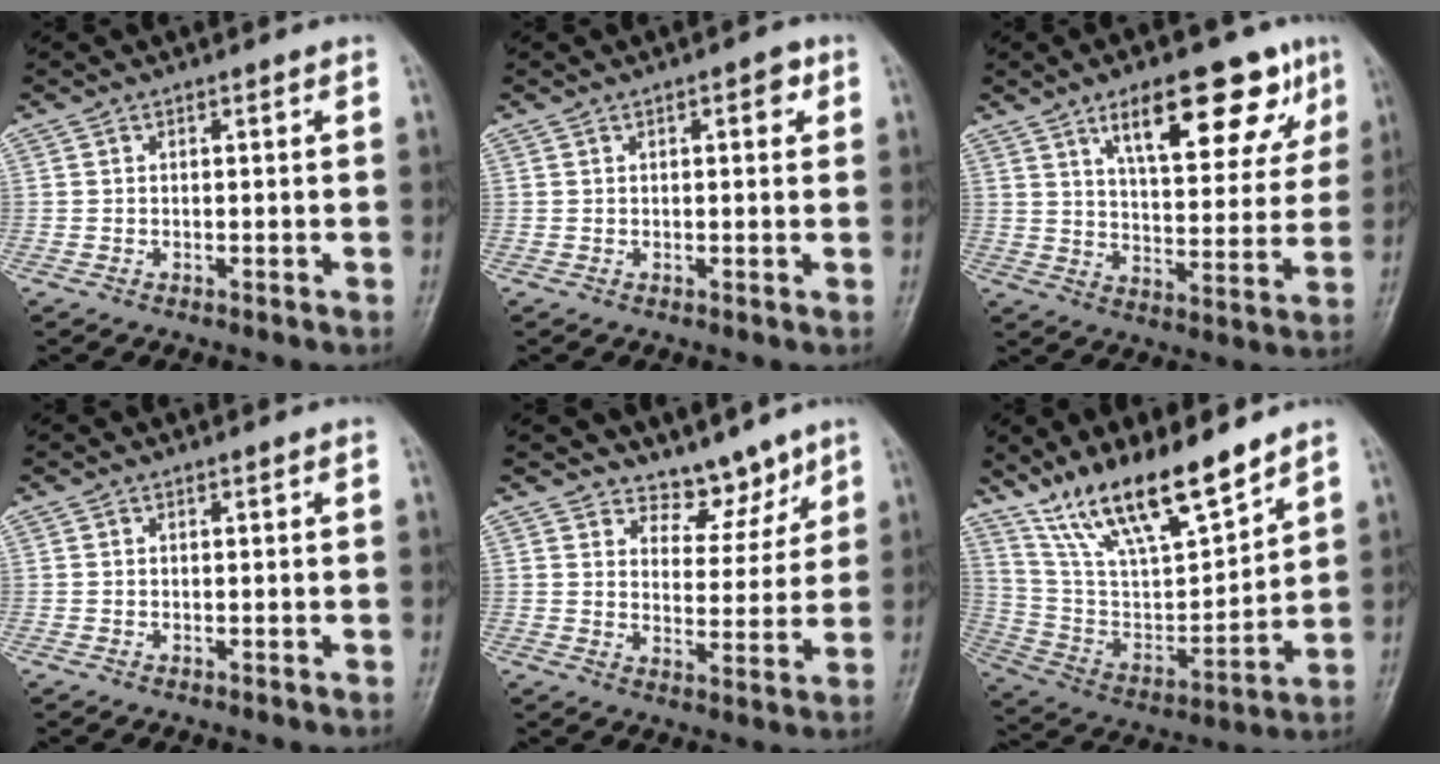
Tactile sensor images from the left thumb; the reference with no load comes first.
{"total": 2.8, "force": [1.1, 1.2, 2.3], "torque": [-0.022, 0.002, 0.010]}
{"total": 18.0, "force": [9.8, 7.1, 13.3], "torque": [-0.146, -0.033, 0.149]}
{"total": 0.0}
{"total": 6.6, "force": [5.6, 3.3, 1.4], "torque": [0.015, -0.044, 0.093]}
{"total": 18.5, "force": [14.0, 4.9, 11.1], "torque": [-0.168, -0.066, 0.266]}